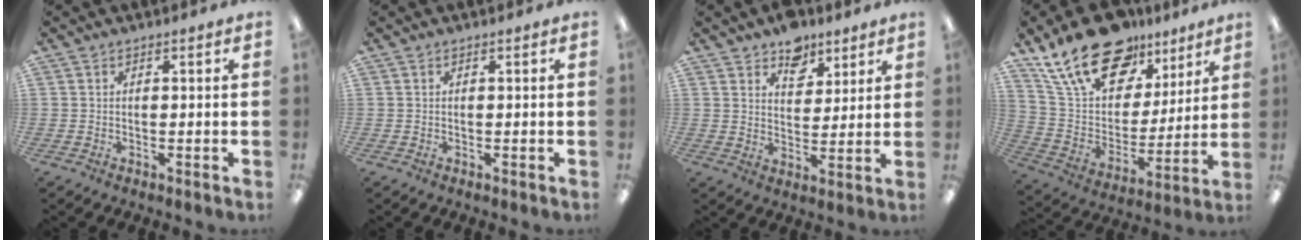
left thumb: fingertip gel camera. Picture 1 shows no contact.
{"total": 0.0}
{"total": 7.9, "force": [6.0, 4.9, 1.7], "torque": [-0.006, -0.040, 0.105]}
{"total": 22.0, "force": [15.3, 12.0, 10.2], "torque": [-0.188, -0.085, 0.278]}